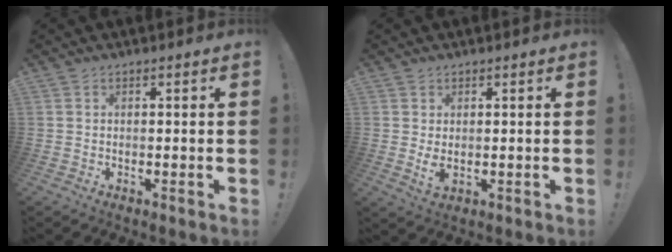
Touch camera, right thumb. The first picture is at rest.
{"total": 3.3, "force": [0.7, 1.8, 2.7], "torque": [-0.035, -0.011, 0.011]}